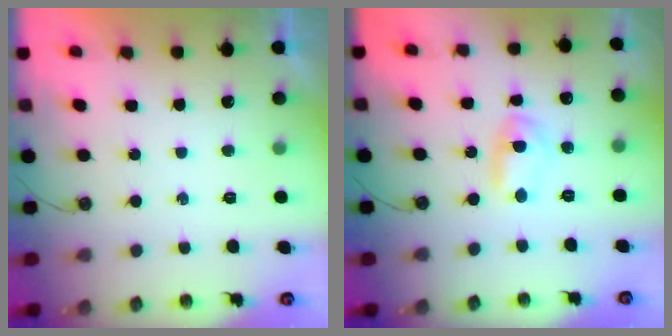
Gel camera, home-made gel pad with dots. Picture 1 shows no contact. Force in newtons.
{"total": 14.0, "press": 3.2, "slide": 13.6}